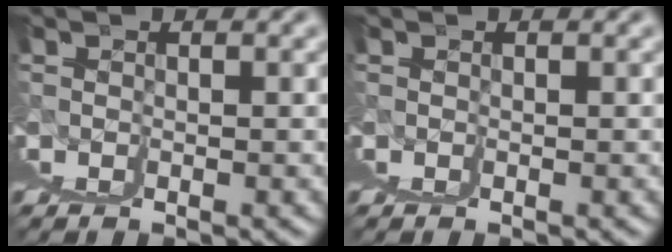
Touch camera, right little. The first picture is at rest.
{"total": 0.0}